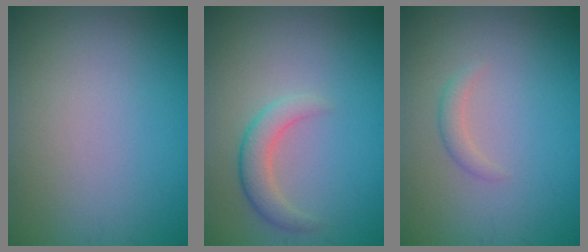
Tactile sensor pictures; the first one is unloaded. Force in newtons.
{"total": 2.5, "press": 2.5, "slide": 0.2}
{"total": 1.1, "press": 1.1, "slide": 0.1}